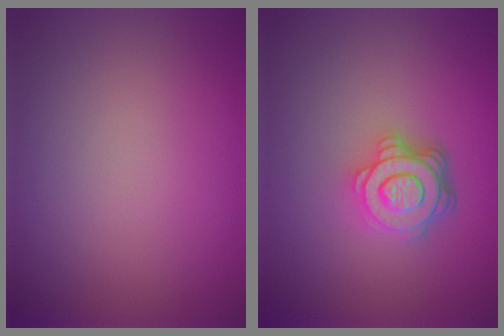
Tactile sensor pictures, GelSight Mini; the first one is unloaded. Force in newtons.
{"total": 4.6, "press": 3.3, "slide": 3.2}